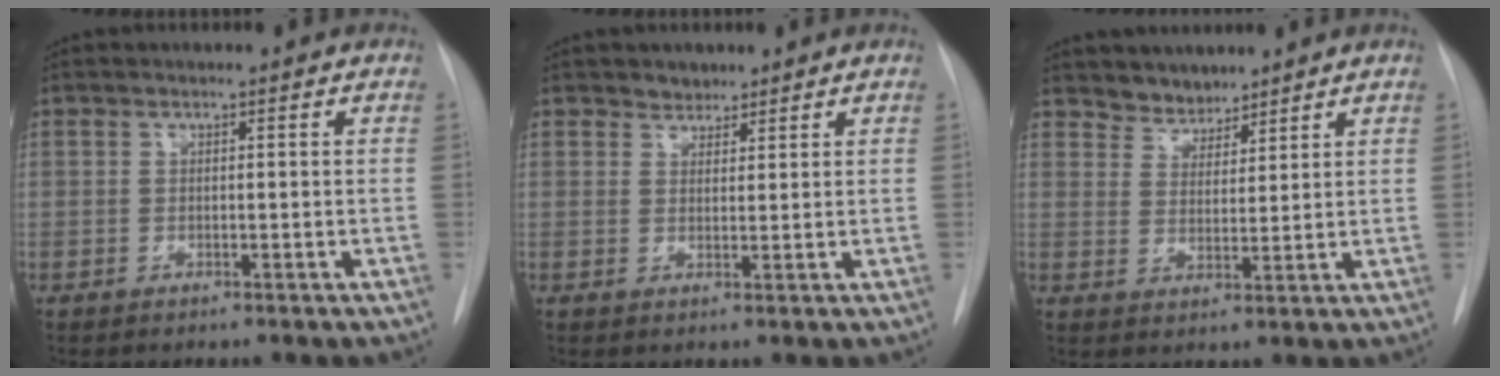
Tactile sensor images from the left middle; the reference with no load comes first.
{"total": 2.0, "force": [1.7, 1.2, 0.1], "torque": [0.006, 0.000, 0.023]}
{"total": 3.8, "force": [3.4, 1.7, 0.0], "torque": [0.008, 0.006, 0.060]}